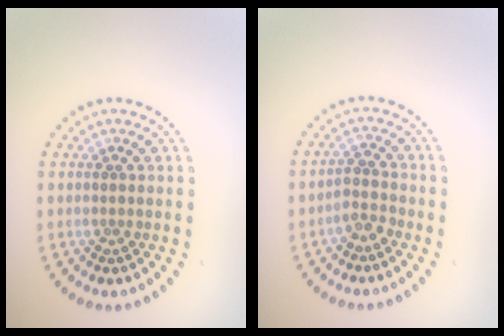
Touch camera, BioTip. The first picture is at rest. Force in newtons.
{"total": 1.9, "press": 1.4, "slide": 1.2}